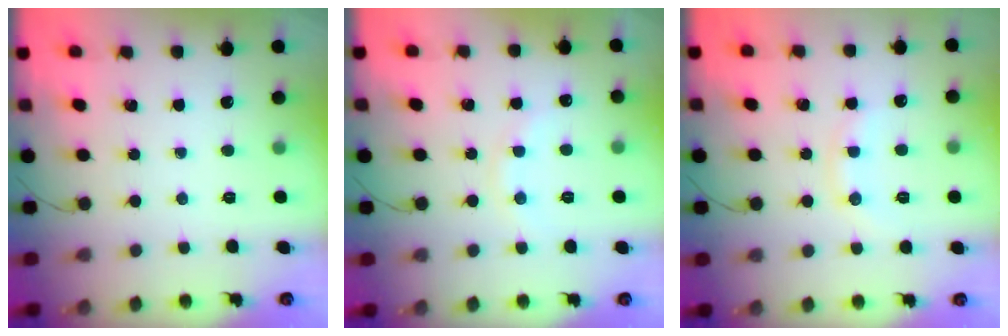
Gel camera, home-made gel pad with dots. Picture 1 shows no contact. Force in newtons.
{"total": 7.8, "press": 7.6, "slide": 1.7}
{"total": 7.4, "press": 7.3, "slide": 1.1}